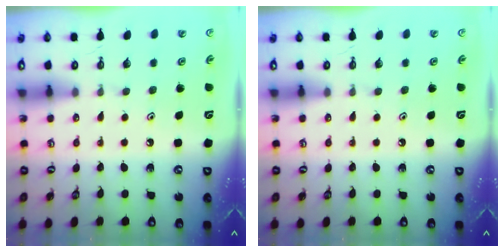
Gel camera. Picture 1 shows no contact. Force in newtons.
{"total": 0.0}